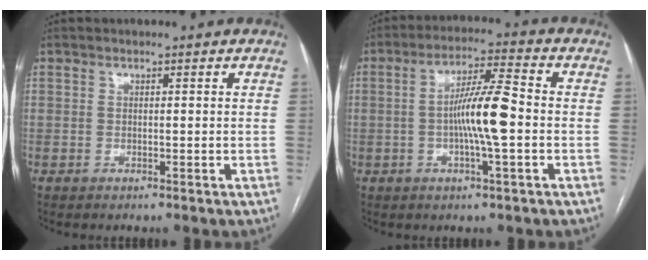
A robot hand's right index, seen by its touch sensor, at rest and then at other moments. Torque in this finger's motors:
{"motor_torque": [0.80, 0.29, 0.23, 0.09]}